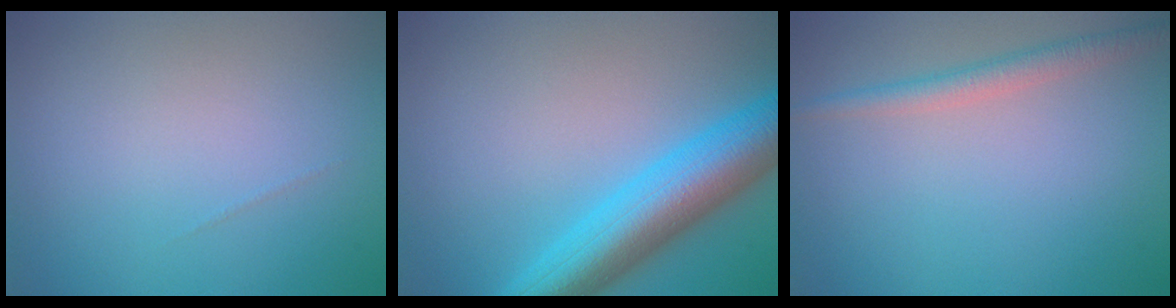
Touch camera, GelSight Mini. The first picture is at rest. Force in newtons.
{"total": 8.2, "press": 8.2, "slide": 0.2}
{"total": 2.1, "press": 2.1, "slide": 0.1}